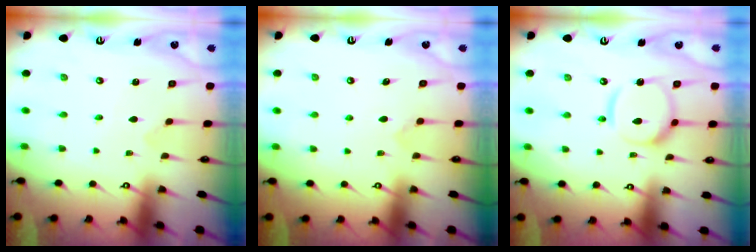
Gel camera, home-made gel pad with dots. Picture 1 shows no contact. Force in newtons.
{"total": 5.9, "press": 5.9, "slide": 0.4}
{"total": 13.0, "press": 12.9, "slide": 1.5}